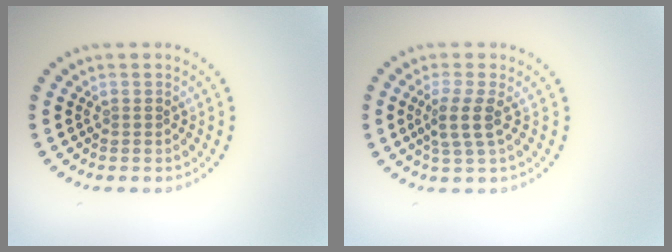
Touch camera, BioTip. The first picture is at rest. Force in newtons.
{"total": 2.5, "press": 2.0, "slide": 1.4}